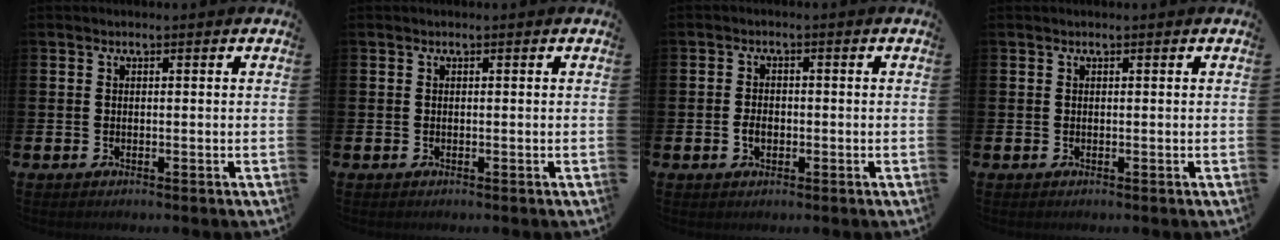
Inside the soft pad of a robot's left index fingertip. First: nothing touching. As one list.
[{"total": 0.0}, {"total": 2.0, "force": [-0.5, 1.4, 1.3], "torque": [-0.016, 0.001, -0.013]}, {"total": 0.0}]